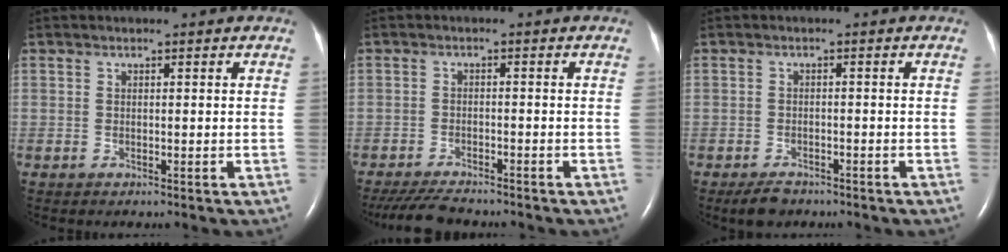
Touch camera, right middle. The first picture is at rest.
{"total": 6.9, "force": [-6.3, 0.9, 2.8], "torque": [-0.047, -0.020, -0.102]}
{"total": 3.1, "force": [-2.4, 1.4, 1.4], "torque": [-0.032, -0.004, -0.035]}